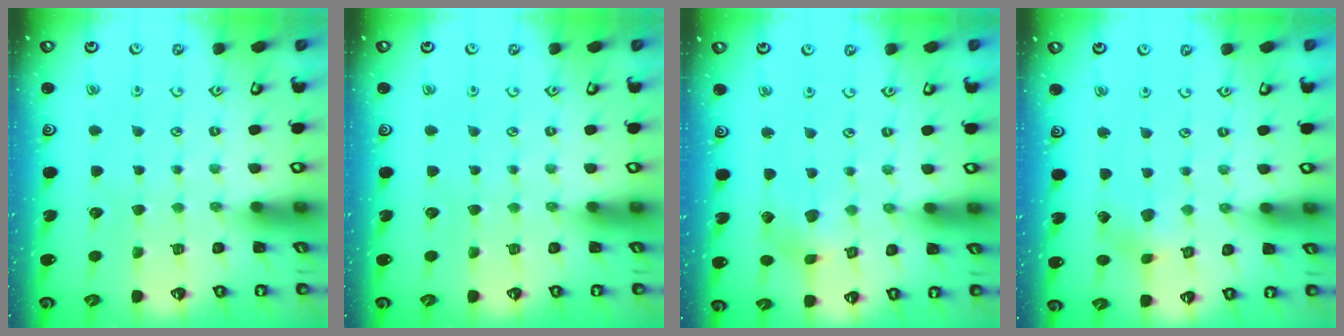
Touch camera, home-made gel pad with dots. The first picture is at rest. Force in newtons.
{"total": 0.0}
{"total": 4.0, "press": 3.9, "slide": 0.5}
{"total": 4.0, "press": 4.0, "slide": 0.3}